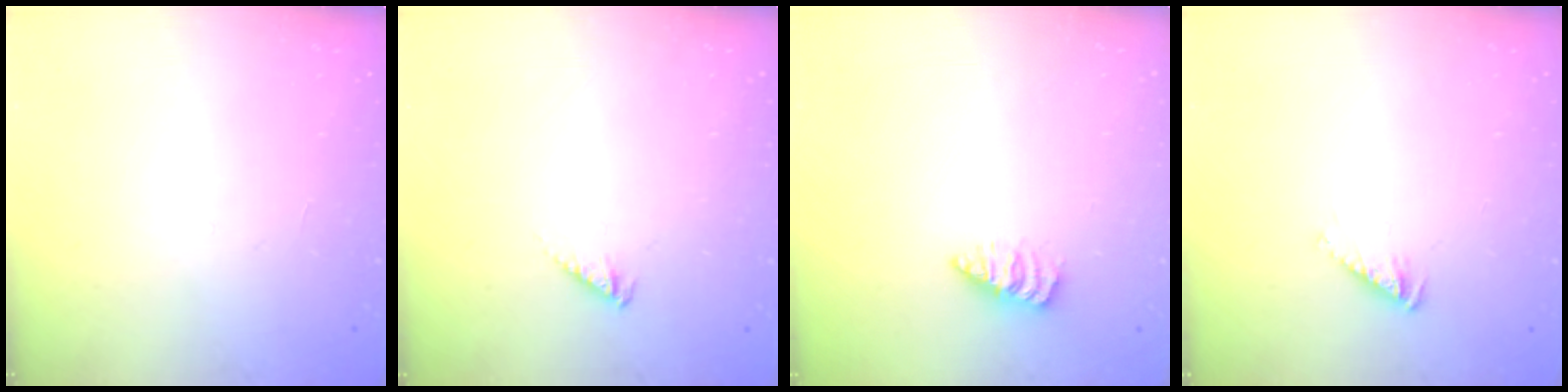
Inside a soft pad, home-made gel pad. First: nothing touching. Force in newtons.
{"total": 2.9, "press": 2.9, "slide": 0.5}
{"total": 2.8, "press": 2.7, "slide": 0.3}
{"total": 1.5, "press": 1.5, "slide": 0.3}